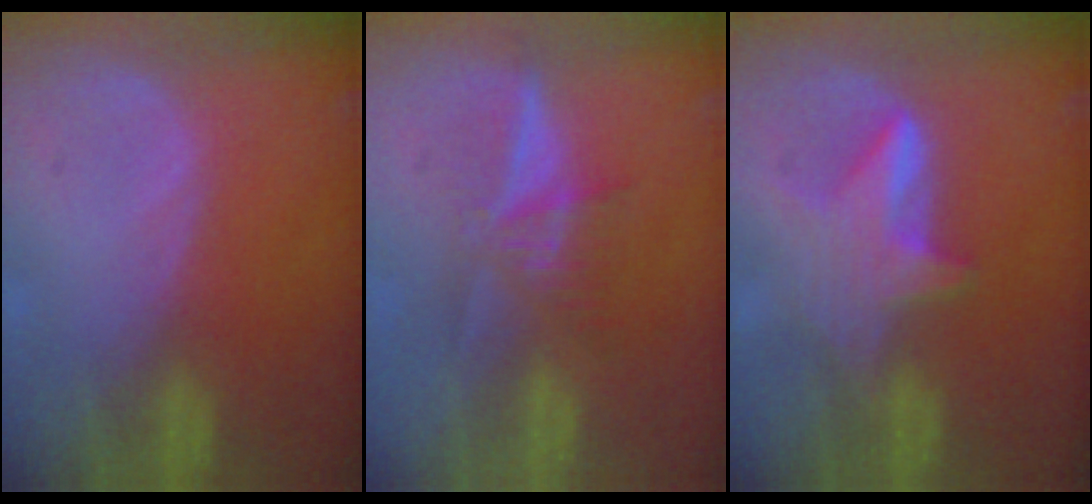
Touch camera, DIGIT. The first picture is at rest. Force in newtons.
{"total": 5.2, "press": 5.1, "slide": 1.2}
{"total": 6.1, "press": 5.7, "slide": 2.0}